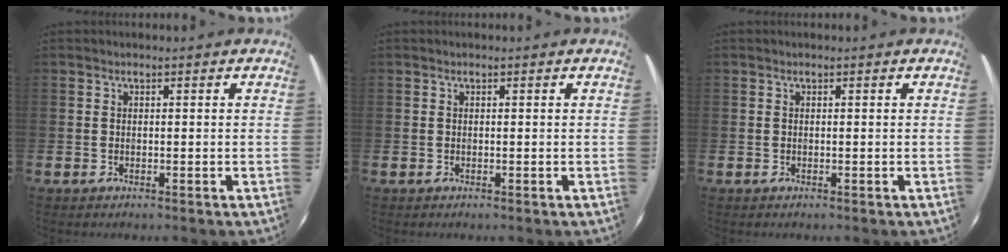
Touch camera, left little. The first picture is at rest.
{"total": 0.0}
{"total": 0.0}